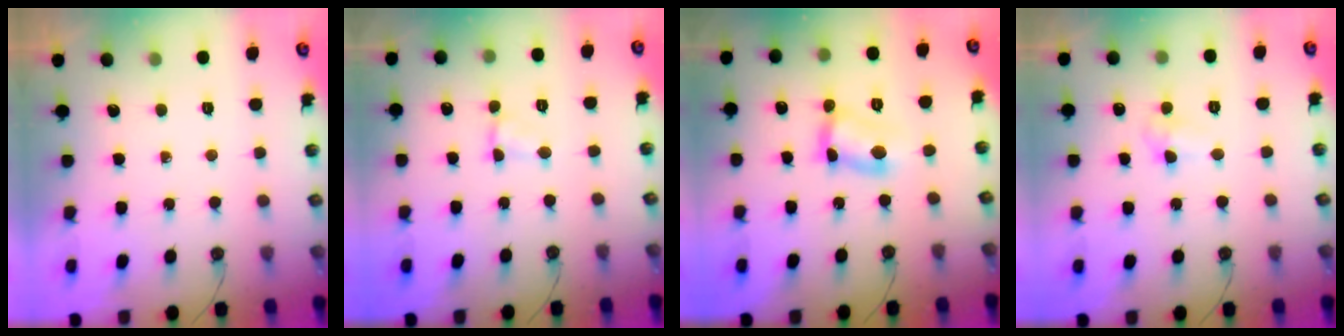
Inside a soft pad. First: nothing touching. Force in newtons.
{"total": 1.5, "press": 1.5, "slide": 0.1}
{"total": 7.0, "press": 7.0, "slide": 0.4}
{"total": 3.3, "press": 3.2, "slide": 0.7}